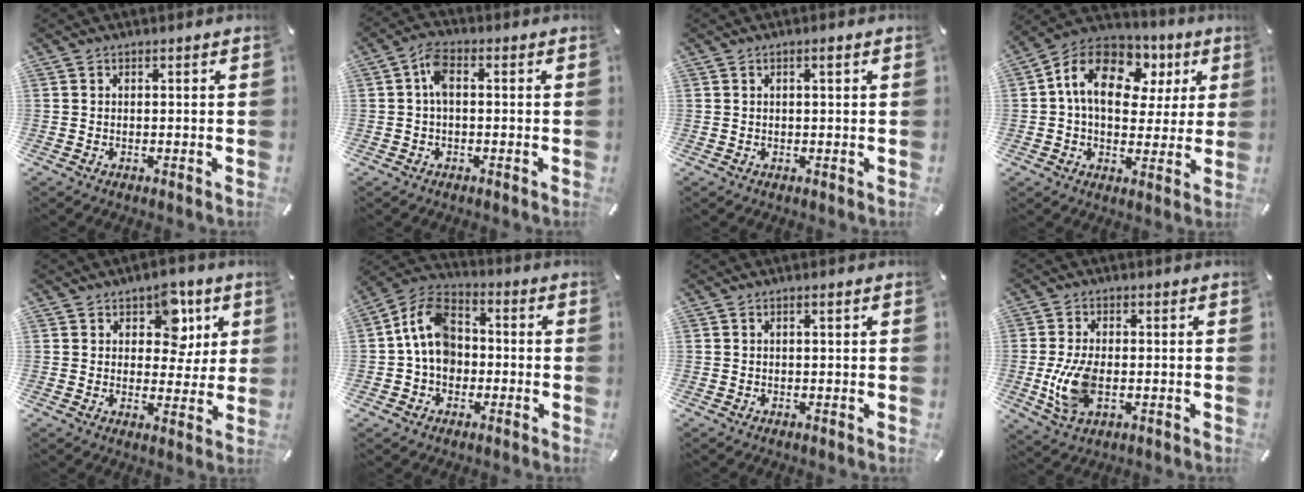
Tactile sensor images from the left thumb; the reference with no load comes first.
{"total": 5.0, "force": [0.0, 2.5, 4.3], "torque": [-0.095, 0.009, -0.003]}
{"total": 1.2, "force": [0.4, 0.2, 1.1], "torque": [-0.021, 0.002, 0.007]}
{"total": 15.5, "force": [4.3, 11.3, 9.8], "torque": [-0.178, -0.009, 0.077]}
{"total": 9.4, "force": [4.2, 6.8, 5.0], "torque": [-0.048, -0.015, 0.068]}
{"total": 11.2, "force": [-1.0, 8.8, 6.8], "torque": [-0.158, 0.020, -0.018]}
{"total": 0.9, "force": [0.3, 0.2, 0.8], "torque": [-0.016, 0.001, 0.005]}
{"total": 9.9, "force": [-1.4, 5.8, 7.9], "torque": [-0.166, -0.010, -0.023]}